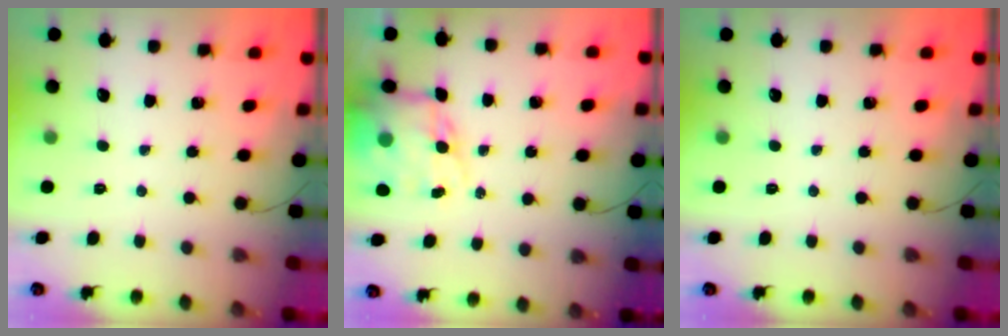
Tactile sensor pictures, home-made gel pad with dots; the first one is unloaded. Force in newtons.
{"total": 16.3, "press": 15.8, "slide": 3.9}
{"total": 0.0}